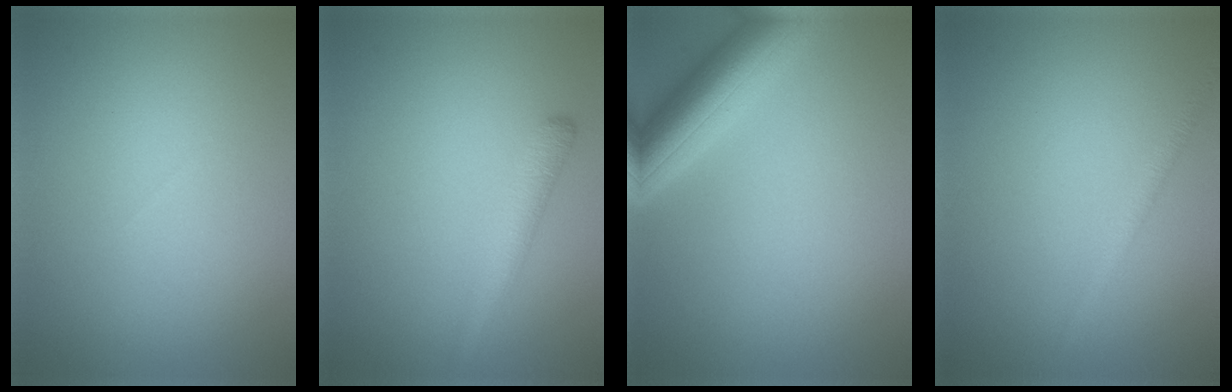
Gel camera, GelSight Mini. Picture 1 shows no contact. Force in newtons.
{"total": 2.6, "press": 2.6, "slide": 0.0}
{"total": 6.9, "press": 6.9, "slide": 0.3}
{"total": 1.4, "press": 1.4, "slide": 0.0}